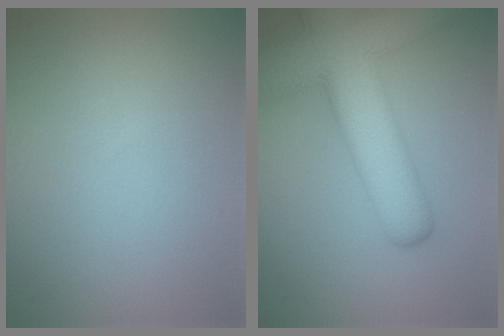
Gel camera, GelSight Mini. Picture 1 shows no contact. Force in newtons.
{"total": 10.8, "press": 10.8, "slide": 0.6}